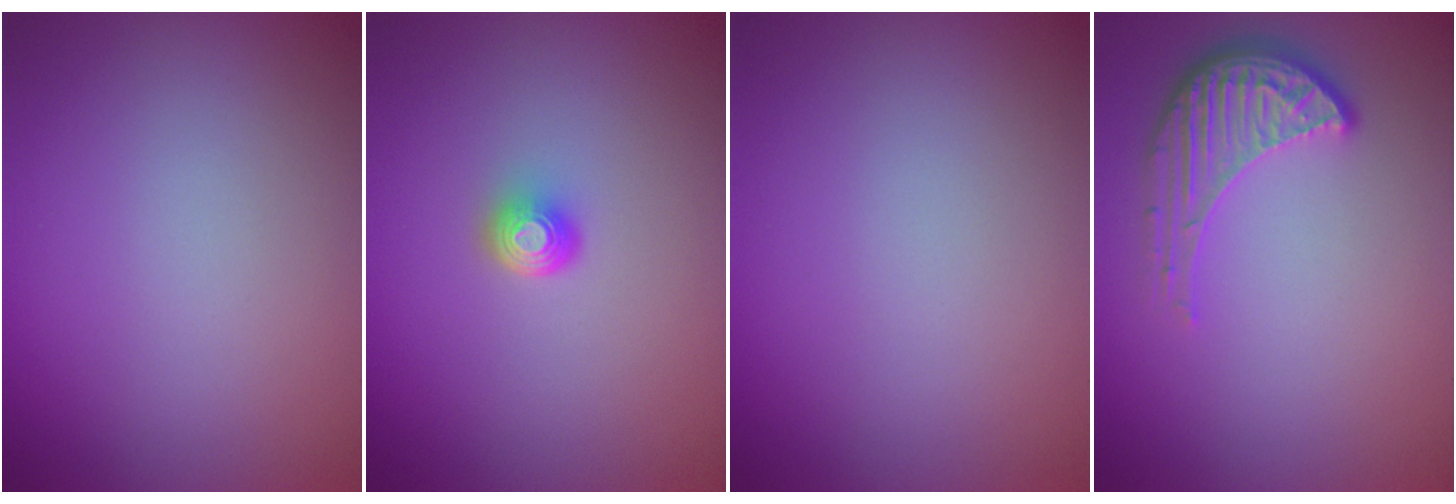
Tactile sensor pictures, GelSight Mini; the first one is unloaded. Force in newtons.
{"total": 1.8, "press": 1.3, "slide": 1.3}
{"total": 0.0}
{"total": 4.1, "press": 3.2, "slide": 2.5}